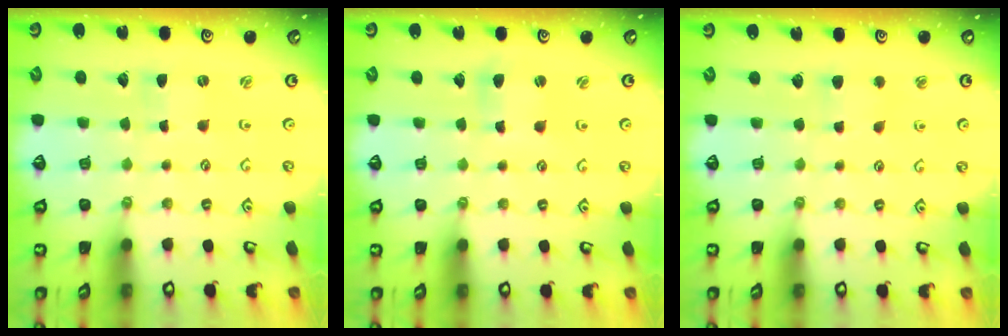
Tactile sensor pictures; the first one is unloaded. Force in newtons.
{"total": 2.7, "press": 2.6, "slide": 0.3}
{"total": 2.5, "press": 2.4, "slide": 0.5}